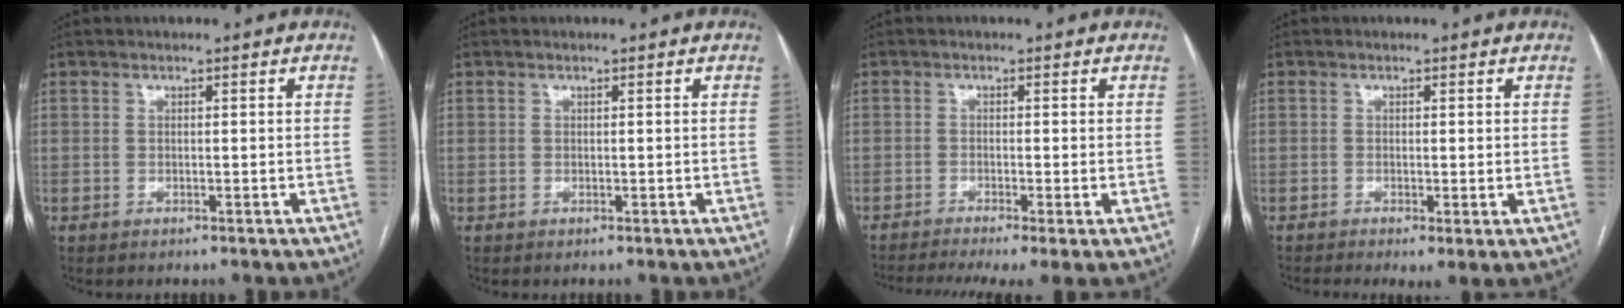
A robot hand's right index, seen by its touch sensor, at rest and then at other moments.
{"total": 0.0}
{"total": 8.7, "force": [-6.0, 1.0, 6.2], "torque": [-0.102, -0.011, -0.099]}
{"total": 3.0, "force": [-1.0, 0.8, 2.6], "torque": [-0.041, -0.010, -0.016]}